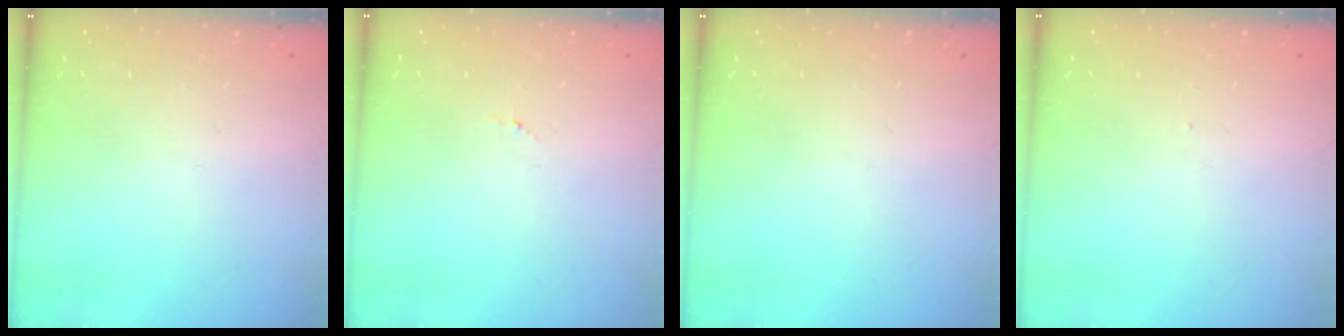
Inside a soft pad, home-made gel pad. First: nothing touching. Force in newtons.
{"total": 3.1, "press": 3.1, "slide": 0.3}
{"total": 0.0}
{"total": 2.1, "press": 2.1, "slide": 0.1}